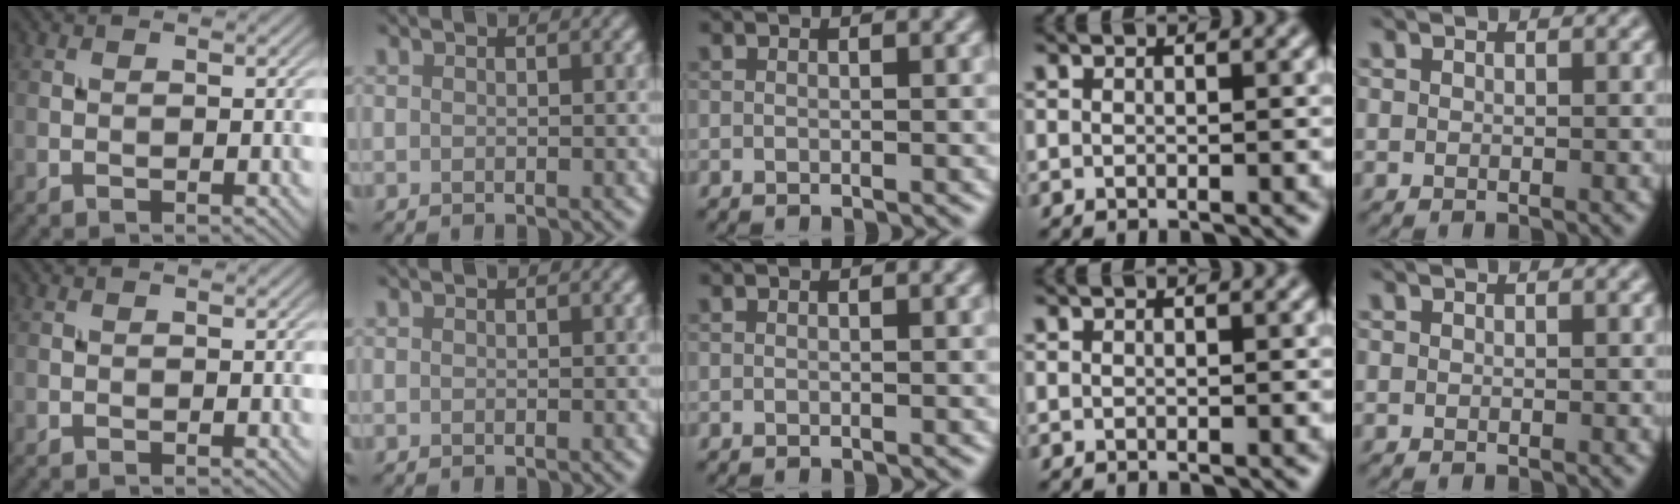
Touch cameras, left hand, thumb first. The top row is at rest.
{}